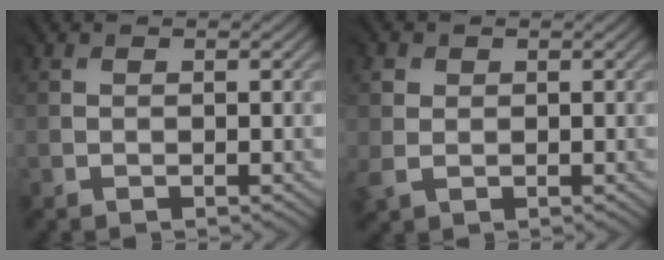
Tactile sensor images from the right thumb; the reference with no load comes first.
{"total": 2.3, "force": [0.6, 2.1, 0.6], "torque": [-0.026, 0.000, 0.012]}